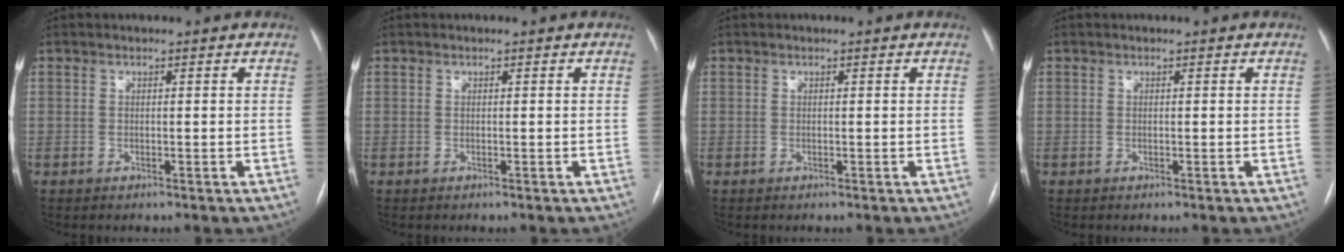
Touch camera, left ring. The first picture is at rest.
{"total": 0.0}
{"total": 0.0}
{"total": 0.0}